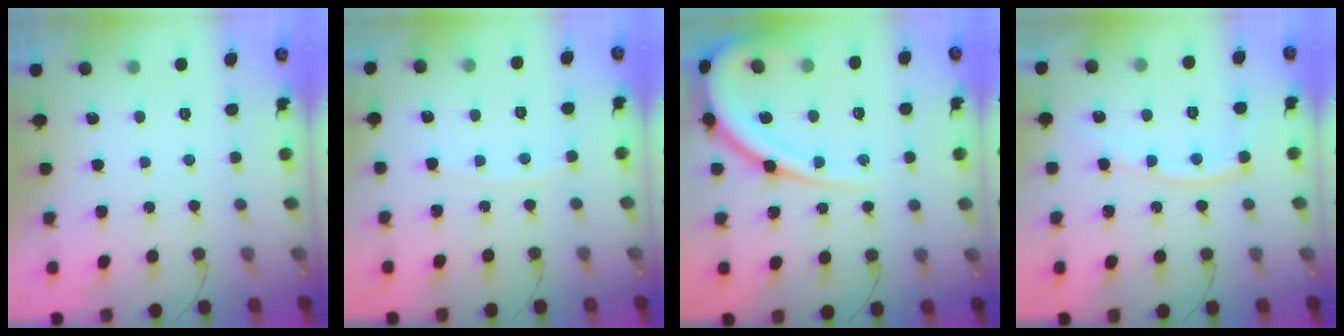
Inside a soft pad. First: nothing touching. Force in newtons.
{"total": 5.7, "press": 5.7, "slide": 0.6}
{"total": 16.1, "press": 16.0, "slide": 1.8}
{"total": 9.9, "press": 9.8, "slide": 1.1}